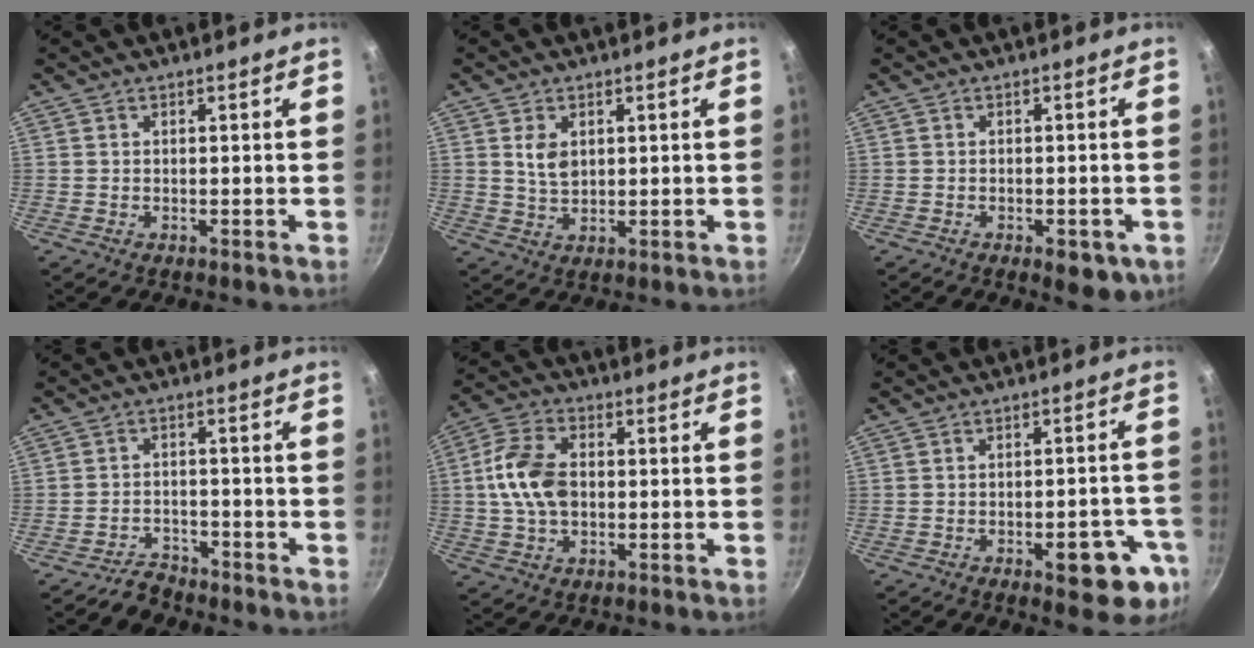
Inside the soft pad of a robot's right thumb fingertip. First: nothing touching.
{"total": 4.3, "force": [1.3, 2.9, 3.0], "torque": [-0.047, -0.009, 0.027]}
{"total": 5.2, "force": [-2.3, 2.5, 4.0], "torque": [-0.038, 0.009, -0.022]}
{"total": 3.9, "force": [-3.5, 1.7, 0.3], "torque": [0.007, 0.037, -0.060]}
{"total": 10.9, "force": [0.1, 7.2, 8.2], "torque": [-0.155, 0.019, -0.007]}
{"total": 11.0, "force": [-4.8, 4.6, 8.8], "torque": [-0.069, 0.025, -0.057]}